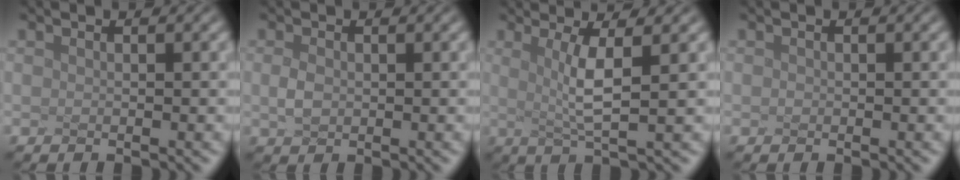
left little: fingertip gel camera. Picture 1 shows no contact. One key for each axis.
{"total": 1.2, "fx": -1.0, "fy": -0.6, "fz": -0.4, "tx": -0.034, "ty": -0.006, "tz": 0.027}
{"total": 2.6, "fx": -0.6, "fy": -0.7, "fz": 2.5, "tx": -0.080, "ty": -0.006, "tz": 0.036}
{"total": 0.9, "fx": -0.4, "fy": -0.5, "fz": -0.6, "tx": -0.007, "ty": -0.010, "tz": 0.014}